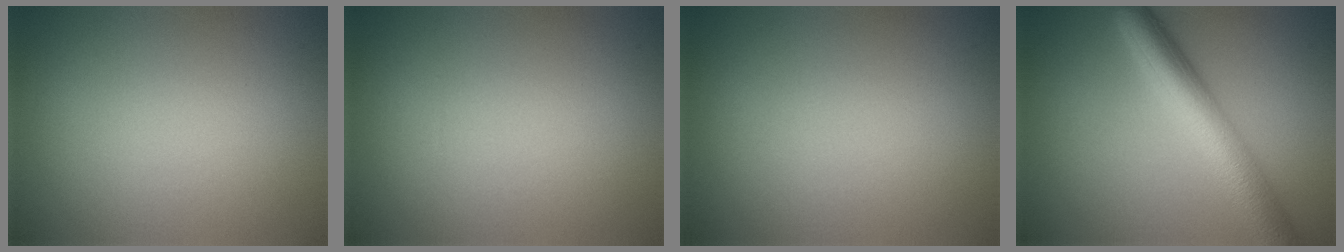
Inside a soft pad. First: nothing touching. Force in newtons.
{"total": 0.0}
{"total": 0.0}
{"total": 6.9, "press": 6.9, "slide": 0.2}